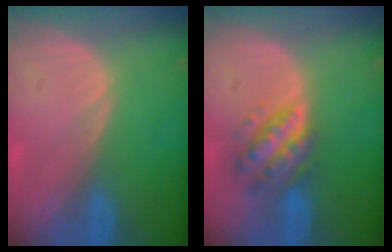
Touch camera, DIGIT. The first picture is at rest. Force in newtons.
{"total": 6.4, "press": 6.4, "slide": 0.2}